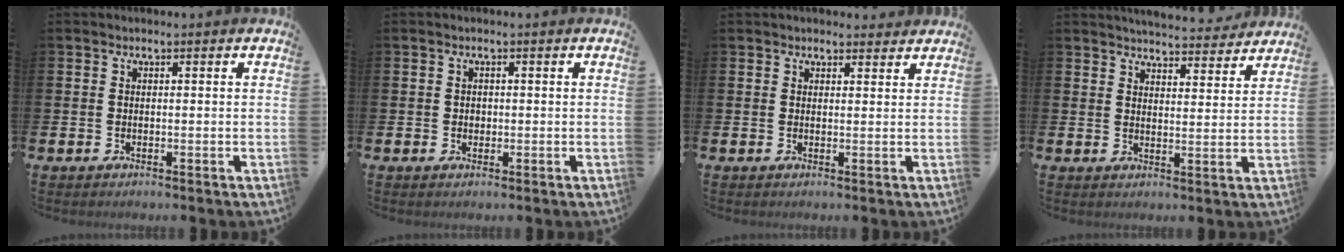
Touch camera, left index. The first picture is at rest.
{"total": 0.9, "force": [0.1, 0.8, 0.3], "torque": [0.003, 0.003, -0.001]}
{"total": 1.8, "force": [1.7, 0.5, 0.0], "torque": [0.004, -0.004, 0.030]}
{"total": 5.2, "force": [5.1, 0.5, 0.3], "torque": [-0.012, -0.036, 0.091]}